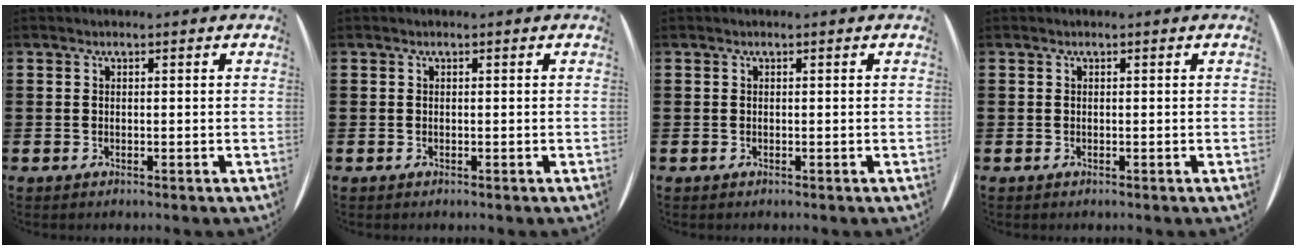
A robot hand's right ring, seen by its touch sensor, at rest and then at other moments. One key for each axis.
{"total": 0.0}
{"total": 0.0}
{"total": 0.0}